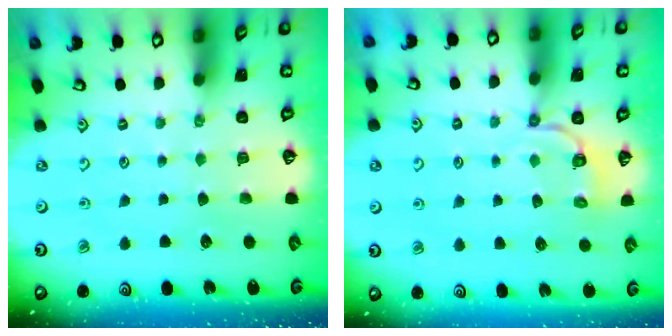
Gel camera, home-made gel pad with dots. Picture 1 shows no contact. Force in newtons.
{"total": 3.6, "press": 3.0, "slide": 2.1}